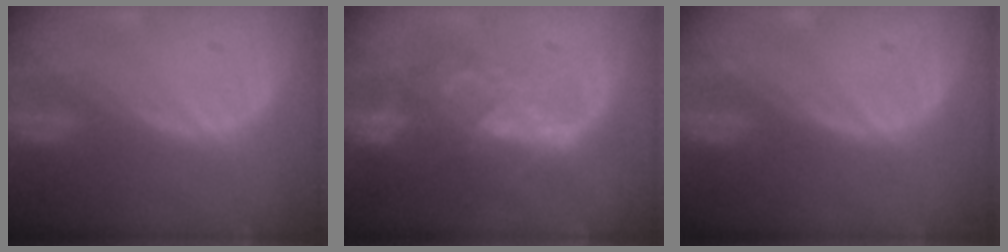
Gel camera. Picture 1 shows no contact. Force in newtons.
{"total": 8.7, "press": 7.5, "slide": 4.3}
{"total": 0.0}